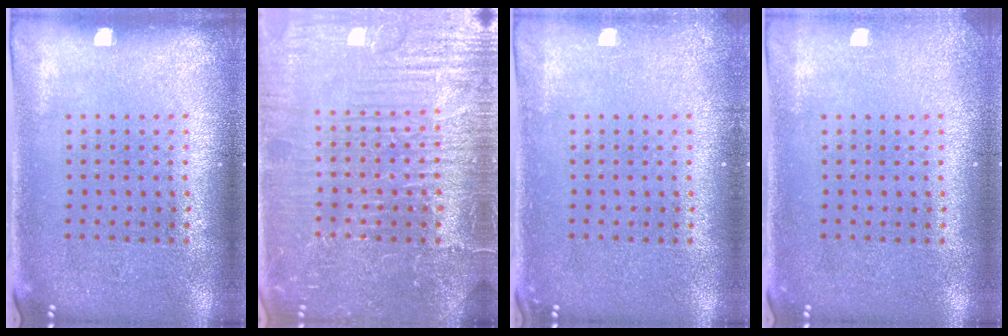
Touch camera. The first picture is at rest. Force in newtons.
{"total": 5.2, "press": 5.1, "slide": 0.6}
{"total": 0.6, "press": 0.6, "slide": 0.1}
{"total": 1.0, "press": 1.0, "slide": 0.1}